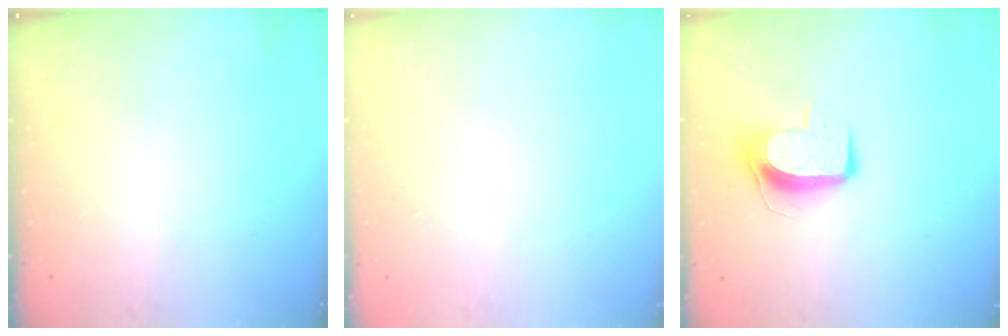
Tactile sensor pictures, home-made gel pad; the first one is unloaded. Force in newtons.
{"total": 0.0}
{"total": 9.2, "press": 9.2, "slide": 0.2}